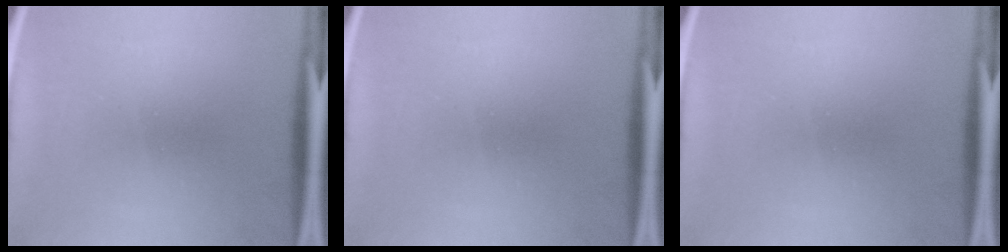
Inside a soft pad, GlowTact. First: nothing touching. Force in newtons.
{"total": 0.0}
{"total": 0.0}